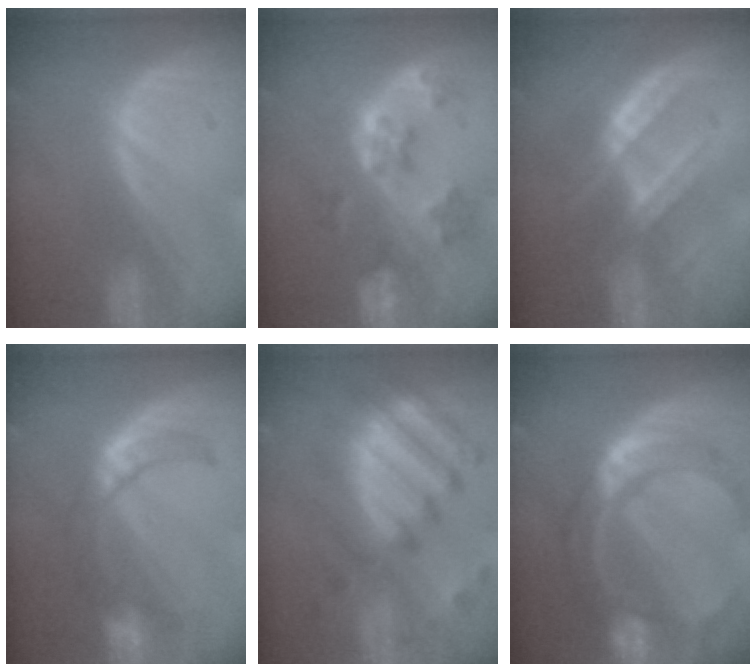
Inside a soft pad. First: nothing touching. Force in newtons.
{"total": 7.1, "press": 6.4, "slide": 3.2}
{"total": 7.1, "press": 6.6, "slide": 2.6}
{"total": 7.2, "press": 7.0, "slide": 1.6}
{"total": 11.9, "press": 10.4, "slide": 5.7}
{"total": 10.4, "press": 10.3, "slide": 1.0}